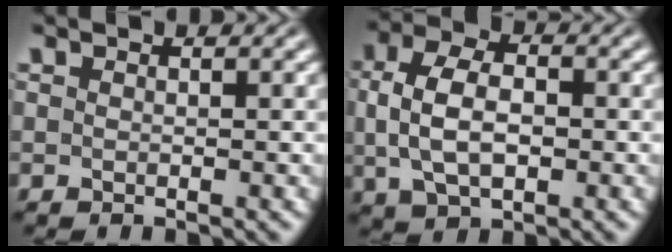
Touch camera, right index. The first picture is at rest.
{"total": 6.3, "force": [0.2, 4.2, 4.7], "torque": [-0.097, -0.004, 0.010]}